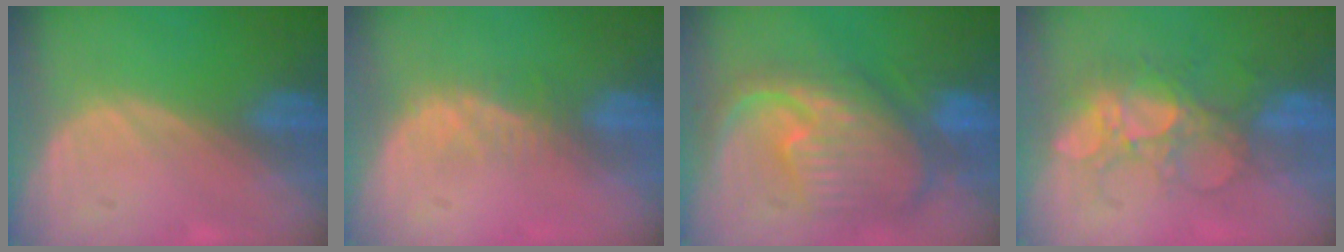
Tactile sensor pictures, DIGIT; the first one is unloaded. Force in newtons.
{"total": 2.8, "press": 2.3, "slide": 1.7}
{"total": 11.9, "press": 10.4, "slide": 5.9}
{"total": 6.8, "press": 6.6, "slide": 1.6}